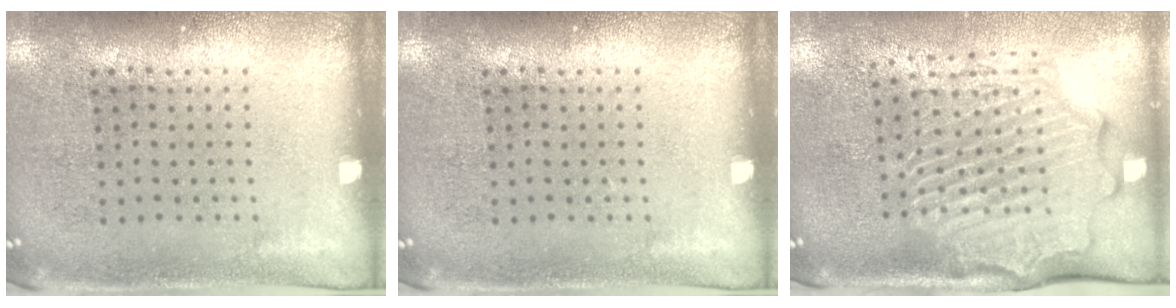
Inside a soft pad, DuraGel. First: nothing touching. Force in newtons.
{"total": 0.0}
{"total": 2.6, "press": 2.3, "slide": 1.3}